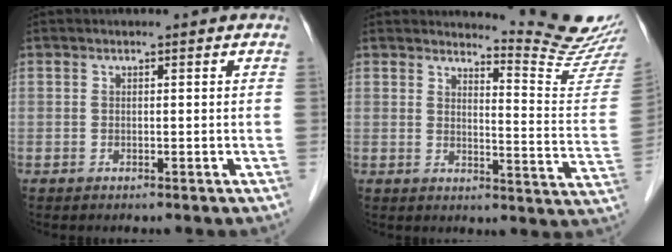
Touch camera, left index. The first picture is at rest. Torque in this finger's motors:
{"motor_torque": [0.10, -0.33, -0.04, 0.00]}